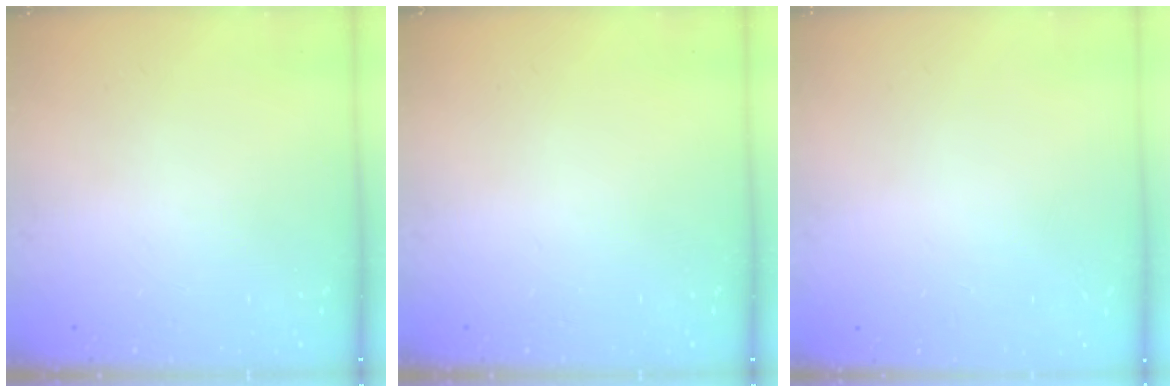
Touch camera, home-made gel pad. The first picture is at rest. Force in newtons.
{"total": 0.0}
{"total": 0.0}